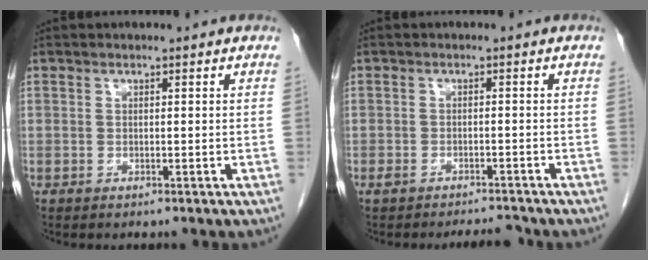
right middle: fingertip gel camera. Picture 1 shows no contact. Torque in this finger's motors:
{"motor_torque": [-0.19, -0.32, 0.07, 0.00]}